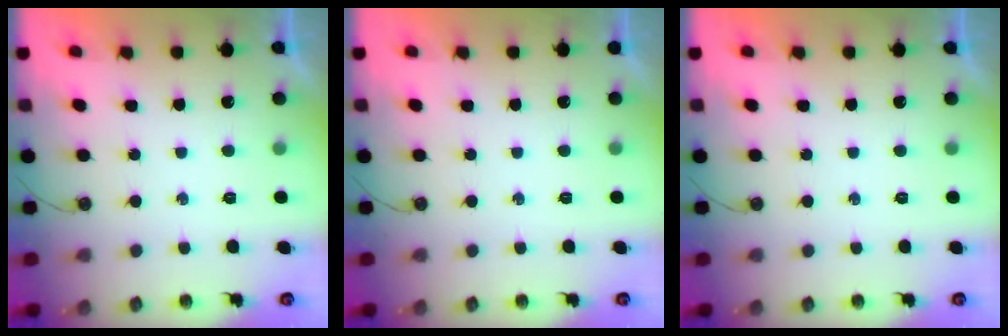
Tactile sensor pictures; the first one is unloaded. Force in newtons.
{"total": 0.0}
{"total": 0.0}